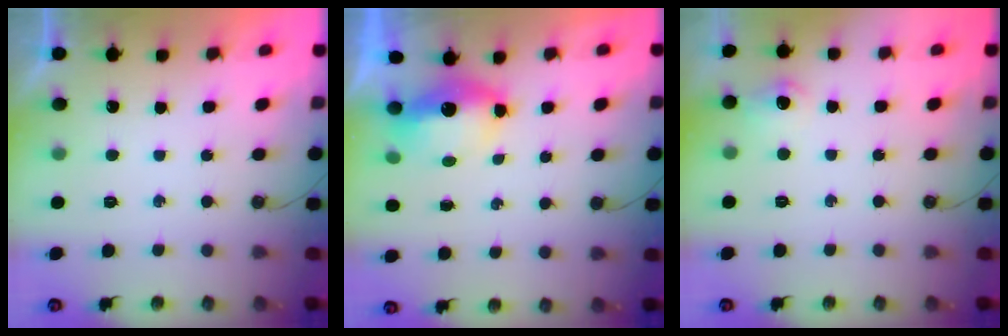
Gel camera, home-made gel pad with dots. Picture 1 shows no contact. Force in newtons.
{"total": 7.3, "press": 7.3, "slide": 0.1}
{"total": 6.9, "press": 6.9, "slide": 0.4}